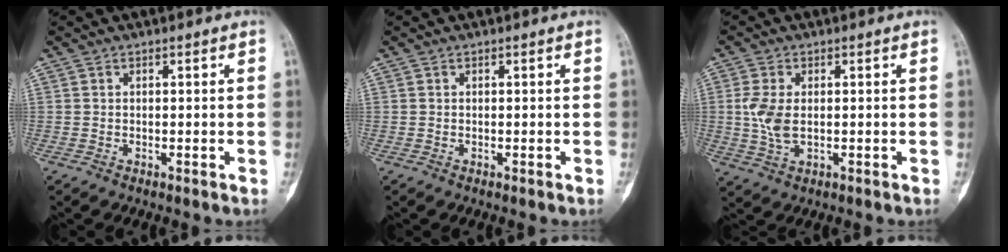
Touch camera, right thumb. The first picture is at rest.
{"total": 0.0}
{"total": 5.7, "force": [0.1, 3.2, 4.7], "torque": [-0.113, -0.002, 0.004]}